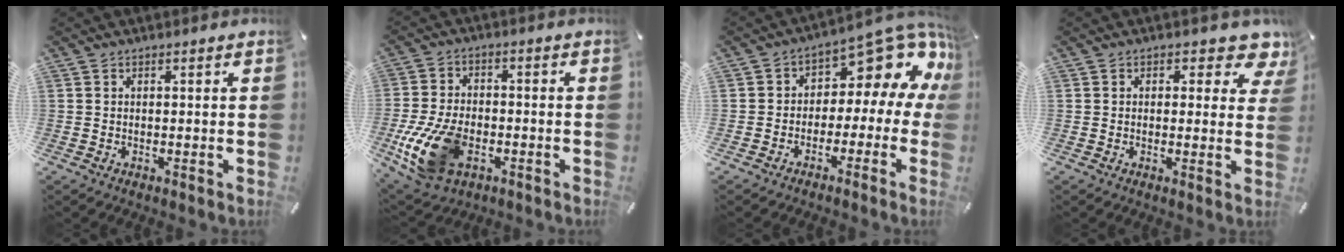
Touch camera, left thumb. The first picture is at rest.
{"total": 15.1, "force": [-4.9, 9.6, 10.5], "torque": [-0.219, 0.010, -0.085]}
{"total": 9.8, "force": [6.1, 4.7, 6.0], "torque": [-0.086, -0.061, 0.098]}
{"total": 5.2, "force": [3.1, 3.0, 2.9], "torque": [-0.020, -0.017, 0.045]}